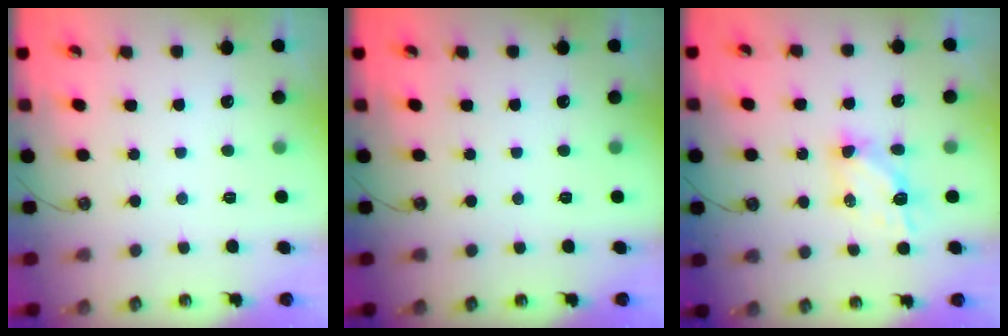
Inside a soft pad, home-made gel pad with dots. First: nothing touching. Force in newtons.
{"total": 0.0}
{"total": 5.8, "press": 5.8, "slide": 0.4}